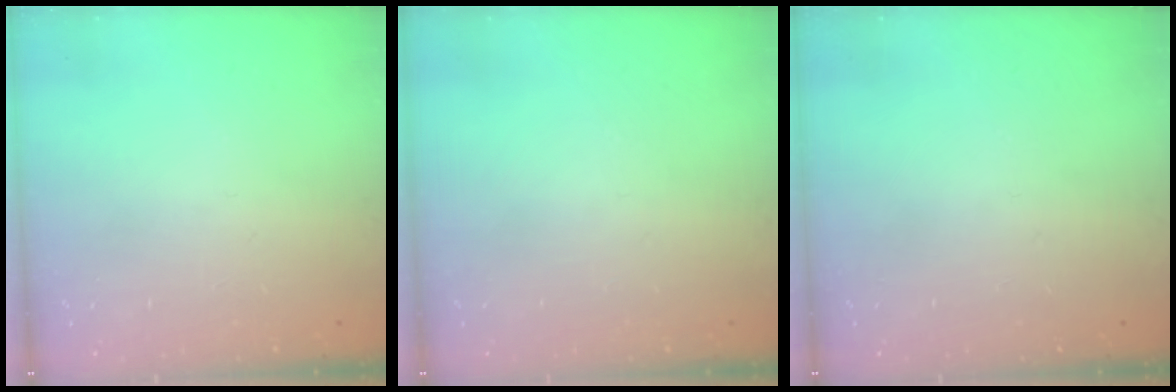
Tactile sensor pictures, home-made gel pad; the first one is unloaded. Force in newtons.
{"total": 0.0}
{"total": 0.0}